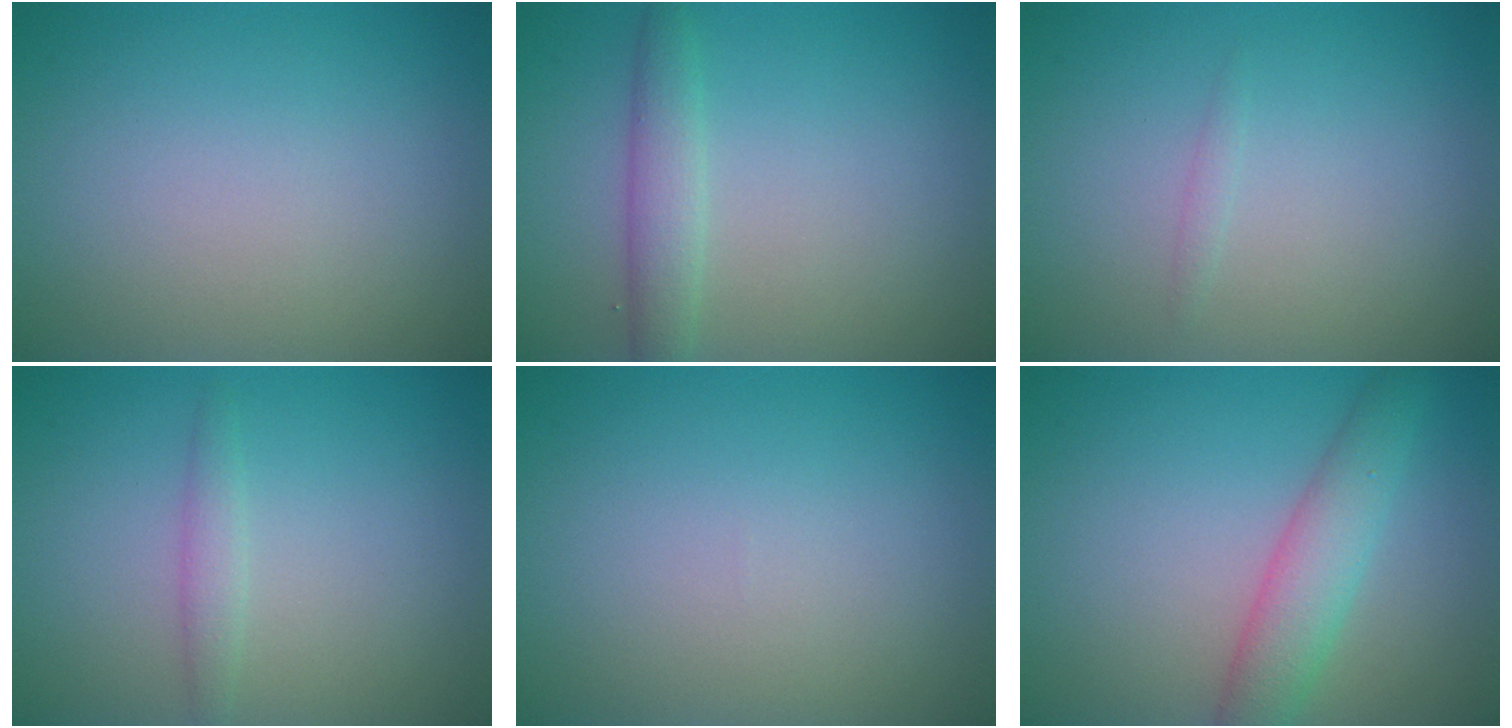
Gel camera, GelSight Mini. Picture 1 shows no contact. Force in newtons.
{"total": 2.4, "press": 2.4, "slide": 0.1}
{"total": 0.6, "press": 0.6, "slide": 0.0}
{"total": 1.4, "press": 1.4, "slide": 0.0}
{"total": 0.0}
{"total": 4.2, "press": 4.2, "slide": 0.2}